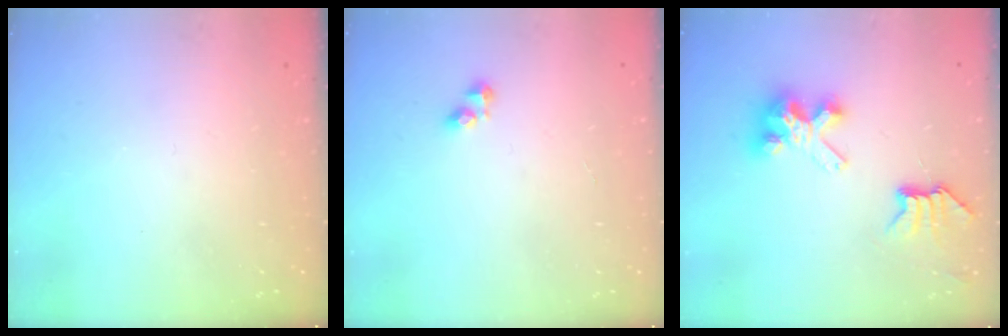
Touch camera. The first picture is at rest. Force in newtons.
{"total": 3.2, "press": 3.2, "slide": 0.4}
{"total": 6.8, "press": 6.8, "slide": 0.2}